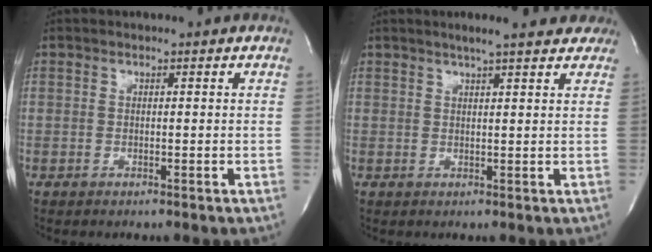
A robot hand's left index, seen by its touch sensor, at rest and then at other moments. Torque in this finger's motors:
{"motor_torque": [-0.04, -0.13, -0.14, 0.03]}